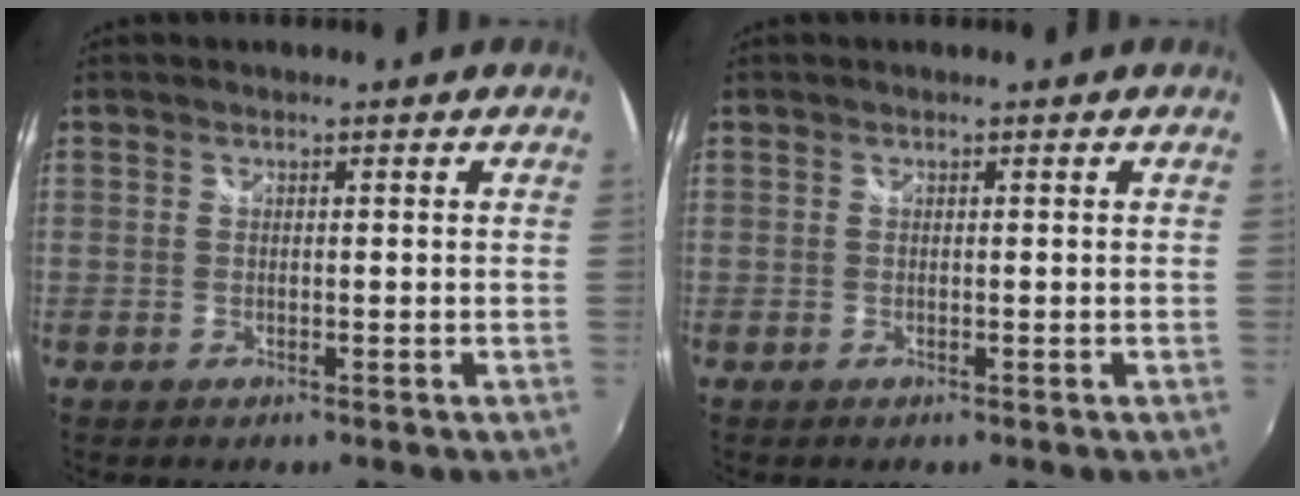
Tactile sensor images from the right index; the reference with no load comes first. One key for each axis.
{"total": 0.0}